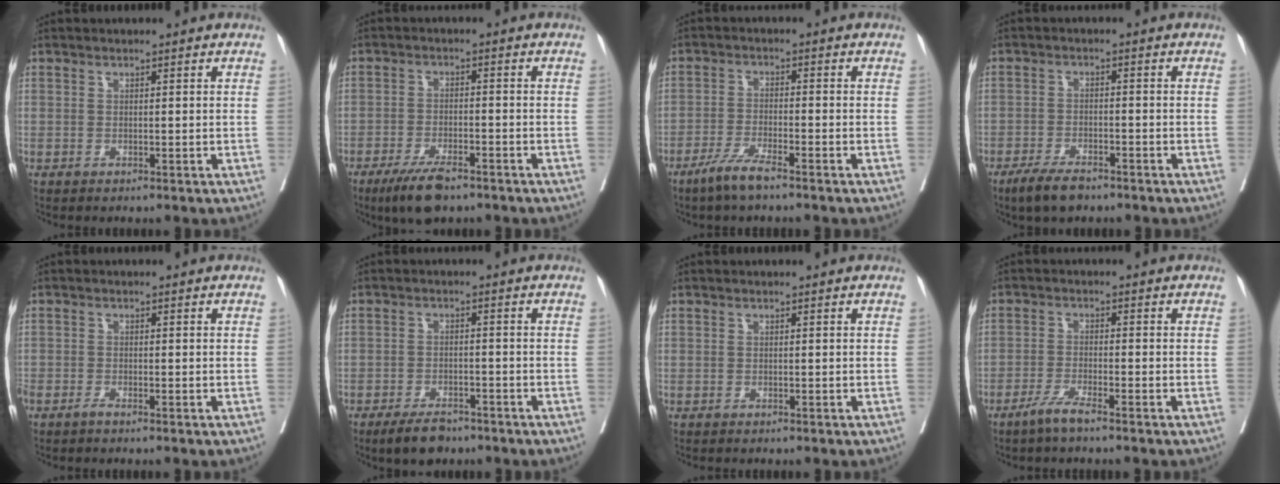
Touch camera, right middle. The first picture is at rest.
{"total": 6.8, "force": [-4.9, 1.8, 4.3], "torque": [-0.079, -0.010, -0.084]}
{"total": 5.0, "force": [-3.7, 0.1, 3.3], "torque": [-0.068, -0.010, -0.073]}
{"total": 5.4, "force": [-4.1, 1.6, 3.1], "torque": [-0.060, -0.005, -0.073]}
{"total": 1.1, "force": [-1.0, 0.0, 0.6], "torque": [-0.013, -0.002, -0.019]}
{"total": 5.1, "force": [-4.0, 2.0, 2.5], "torque": [-0.046, -0.002, -0.064]}
{"total": 0.0}
{"total": 3.5, "force": [-2.7, -0.3, 2.2], "torque": [-0.046, -0.006, -0.056]}